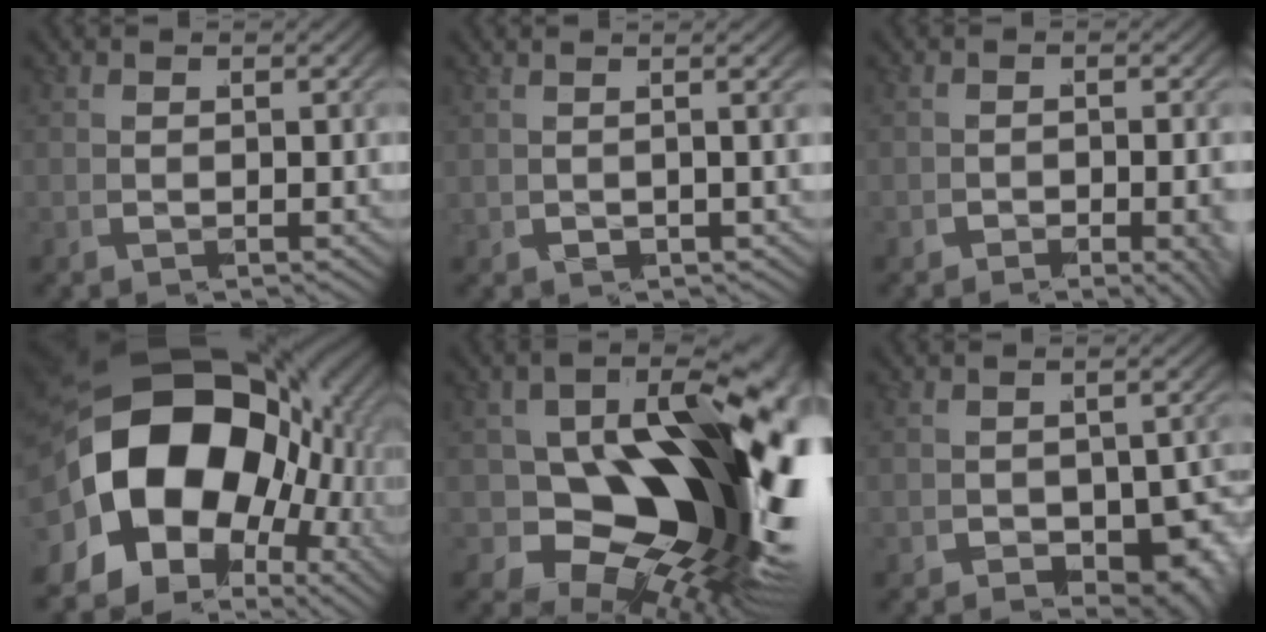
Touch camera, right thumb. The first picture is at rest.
{"total": 2.9, "force": [1.1, 0.6, 2.7], "torque": [-0.029, 0.007, 0.021]}
{"total": 2.6, "force": [-1.6, 0.9, 1.9], "torque": [-0.027, -0.018, -0.023]}
{"total": 22.3, "force": [-0.8, 15.3, 16.2], "torque": [-0.315, -0.058, 0.006]}
{"total": 24.4, "force": [-3.4, 14.5, 19.3], "torque": [-0.305, -0.066, -0.019]}
{"total": 6.8, "force": [-2.3, 4.3, 4.7], "torque": [-0.071, -0.040, -0.016]}